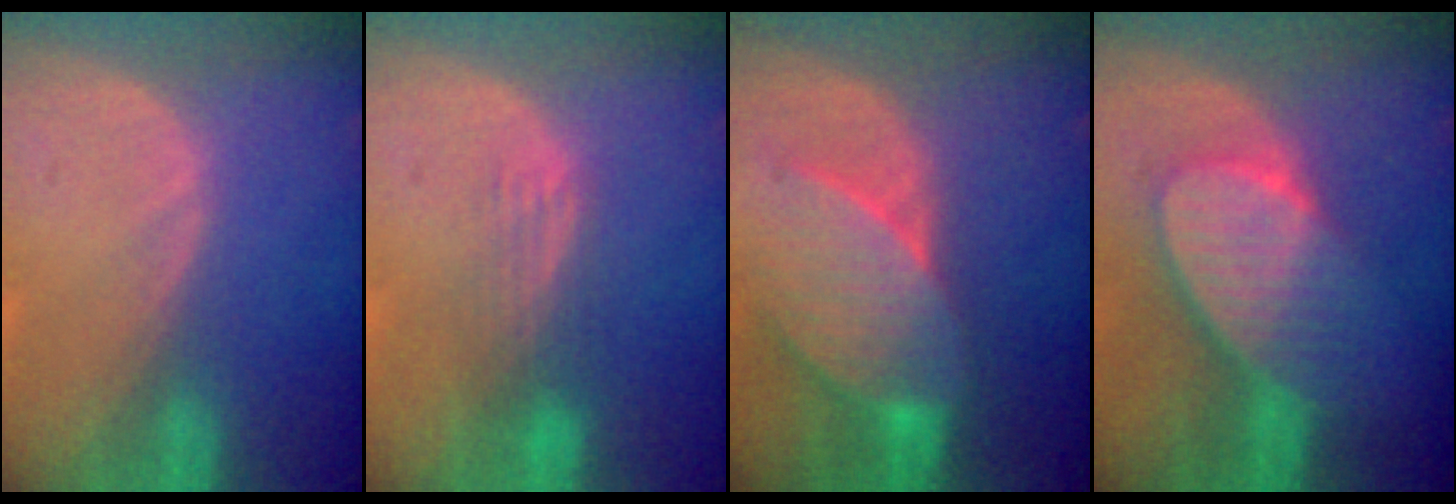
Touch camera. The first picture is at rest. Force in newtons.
{"total": 4.0, "press": 3.2, "slide": 2.3}
{"total": 7.7, "press": 7.7, "slide": 0.4}
{"total": 7.8, "press": 7.4, "slide": 2.4}